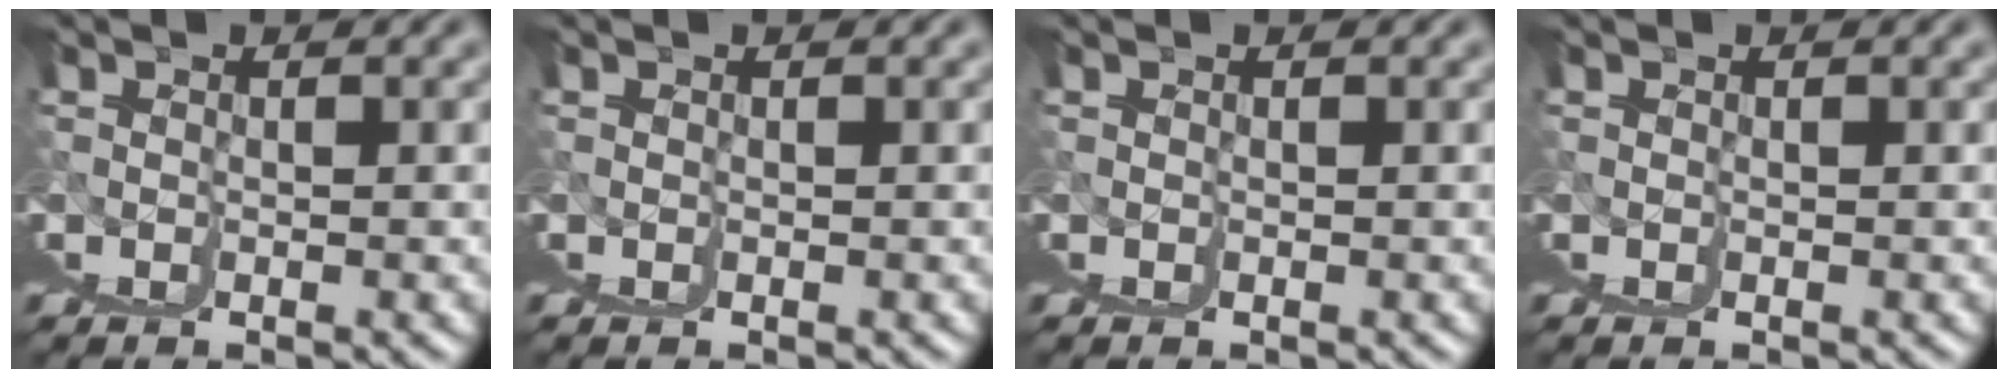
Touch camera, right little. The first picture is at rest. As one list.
[{"total": 0.0}, {"total": 0.0}, {"total": 0.0}]